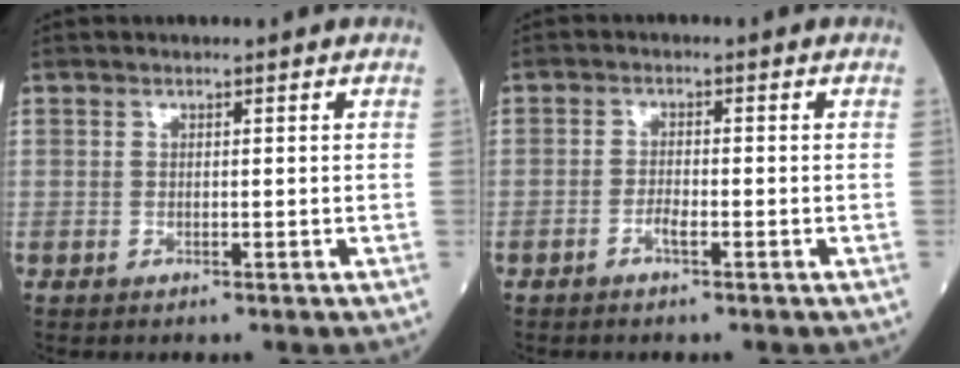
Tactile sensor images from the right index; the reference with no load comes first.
{"total": 1.7, "force": [-1.1, 0.3, 1.3], "torque": [-0.024, 0.002, -0.020]}